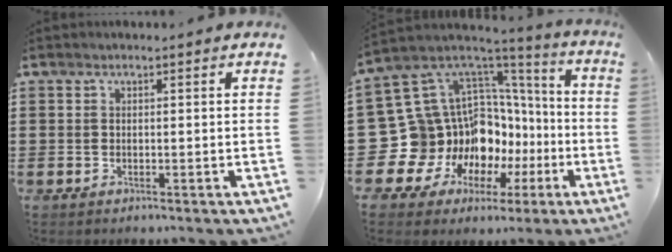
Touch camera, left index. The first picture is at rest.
{"total": 17.6, "force": [-4.8, 15.0, 8.0], "torque": [-0.194, -0.044, -0.034]}